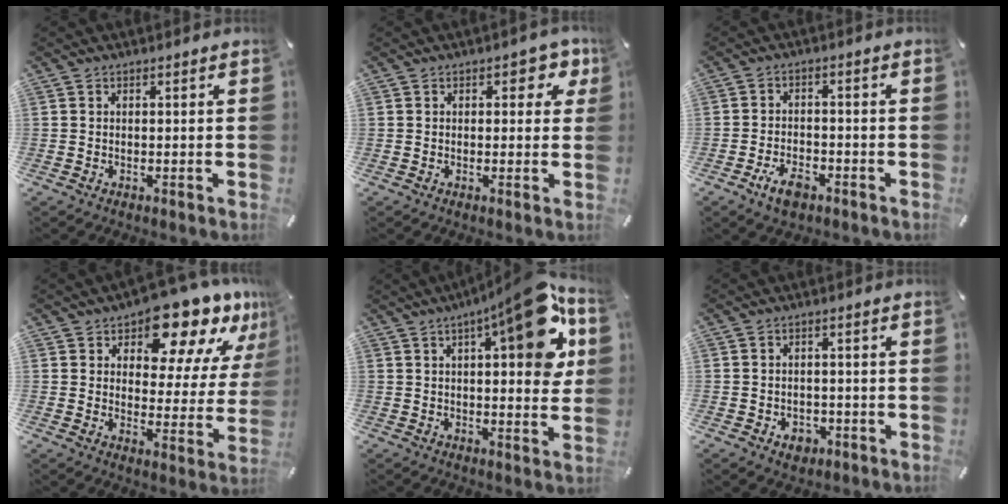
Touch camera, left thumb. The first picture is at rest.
{"total": 4.8, "force": [1.9, 2.9, 3.3], "torque": [-0.031, -0.002, 0.023]}
{"total": 5.5, "force": [-3.2, 3.0, 3.3], "torque": [-0.070, 0.014, -0.060]}
{"total": 16.0, "force": [12.4, 6.6, 7.7], "torque": [-0.111, -0.094, 0.209]}
{"total": 17.0, "force": [7.7, 4.6, 14.4], "torque": [-0.186, -0.048, 0.113]}
{"total": 3.5, "force": [-1.5, 2.8, 1.6], "torque": [-0.025, 0.008, -0.026]}